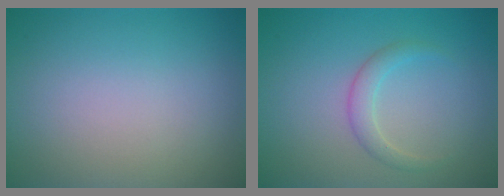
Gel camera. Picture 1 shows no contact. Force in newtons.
{"total": 1.7, "press": 1.7, "slide": 0.1}